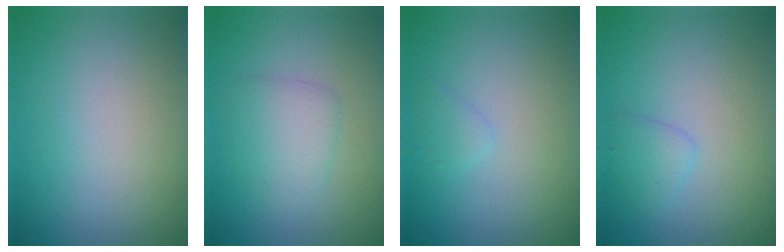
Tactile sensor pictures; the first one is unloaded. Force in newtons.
{"total": 2.7, "press": 2.7, "slide": 0.1}
{"total": 0.9, "press": 0.9, "slide": 0.0}
{"total": 1.4, "press": 1.4, "slide": 0.1}